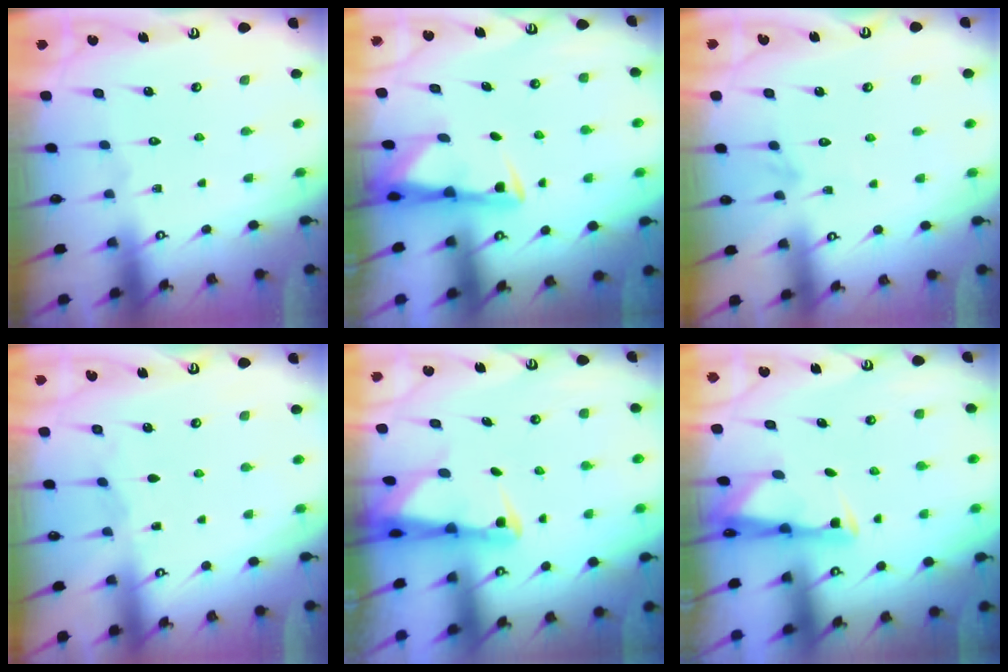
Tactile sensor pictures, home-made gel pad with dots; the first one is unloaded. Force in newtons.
{"total": 3.0, "press": 2.9, "slide": 0.5}
{"total": 1.7, "press": 1.7, "slide": 0.2}
{"total": 3.4, "press": 3.4, "slide": 0.4}
{"total": 2.6, "press": 2.6, "slide": 0.5}
{"total": 2.8, "press": 2.7, "slide": 0.4}